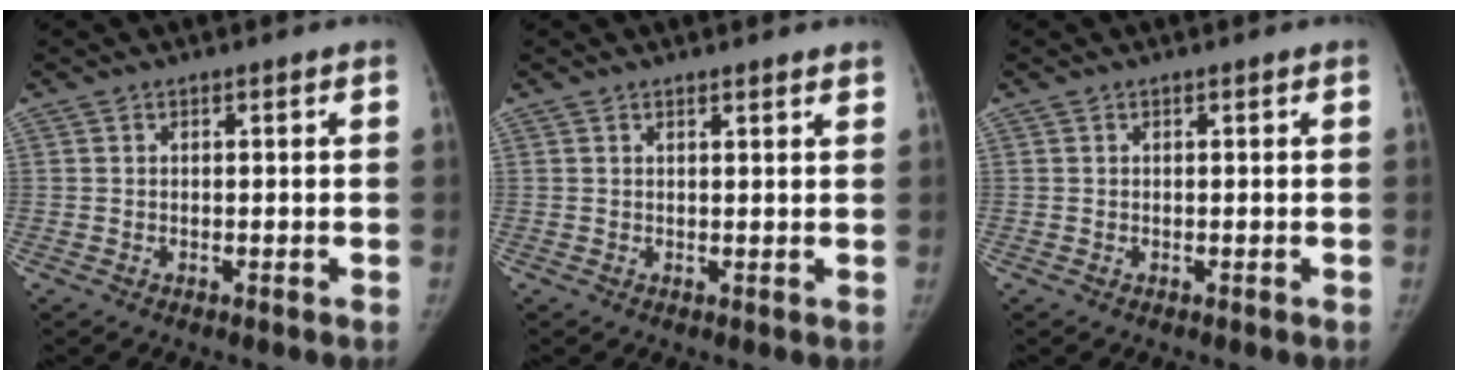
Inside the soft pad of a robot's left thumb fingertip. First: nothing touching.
{"total": 2.0, "force": [1.8, 0.2, 0.9], "torque": [-0.007, -0.006, 0.022]}
{"total": 0.0}